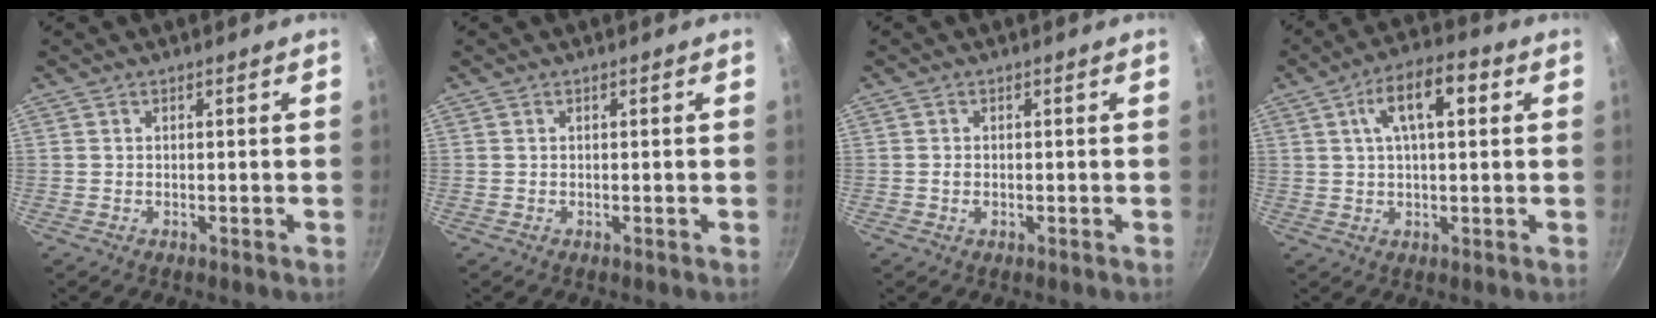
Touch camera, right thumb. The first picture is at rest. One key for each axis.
{"total": 0.0}
{"total": 1.1, "fx": -0.1, "fy": 0.9, "fz": 0.7, "tx": -0.012, "ty": 0.000, "tz": -0.003}
{"total": 10.3, "fx": 3.0, "fy": 4.5, "fz": 8.8, "tx": -0.138, "ty": 0.019, "tz": 0.044}